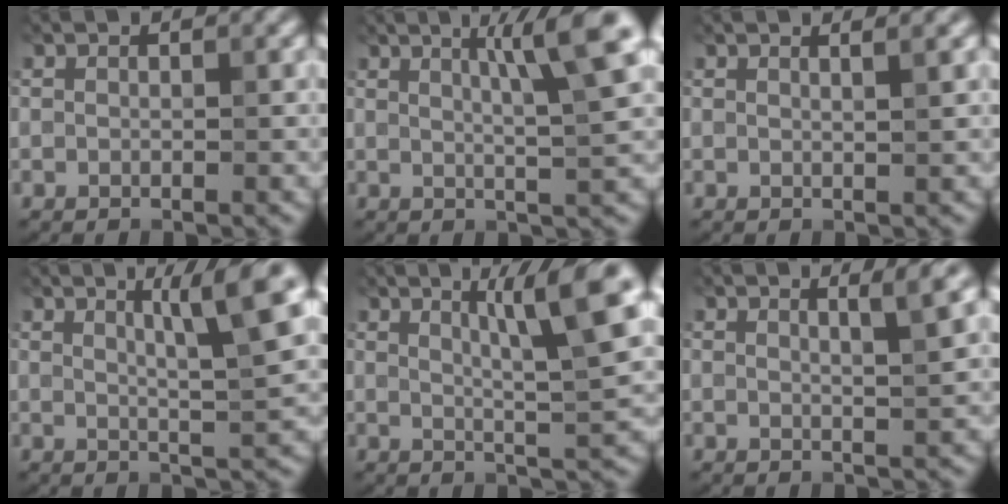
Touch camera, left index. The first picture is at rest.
{"total": 6.9, "force": [2.7, 1.1, 6.2], "torque": [-0.076, 0.014, 0.042]}
{"total": 1.6, "force": [0.9, 0.6, 1.2], "torque": [-0.005, 0.002, 0.003]}
{"total": 6.6, "force": [2.8, 1.0, 5.9], "torque": [-0.074, 0.010, 0.045]}
{"total": 7.6, "force": [3.1, 1.2, 6.9], "torque": [-0.090, 0.012, 0.053]}
{"total": 2.9, "force": [1.5, 0.6, 2.4], "torque": [-0.020, 0.006, 0.019]}